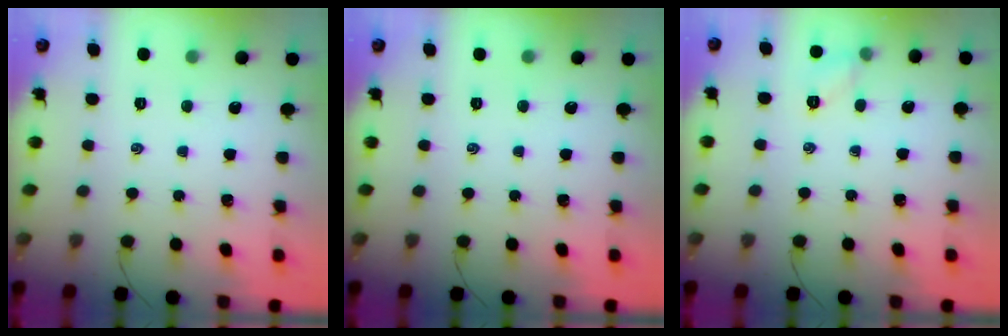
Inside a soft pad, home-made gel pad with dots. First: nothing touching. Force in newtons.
{"total": 0.0}
{"total": 5.7, "press": 5.5, "slide": 1.5}